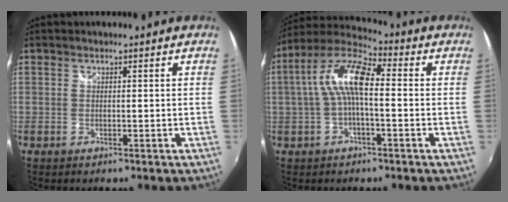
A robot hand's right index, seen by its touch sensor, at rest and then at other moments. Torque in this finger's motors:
{"motor_torque": [1.94, 0.10, 0.86, 0.21]}